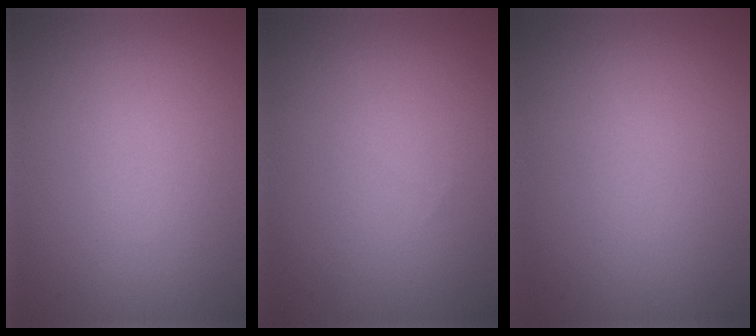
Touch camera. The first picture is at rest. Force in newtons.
{"total": 0.0}
{"total": 0.0}